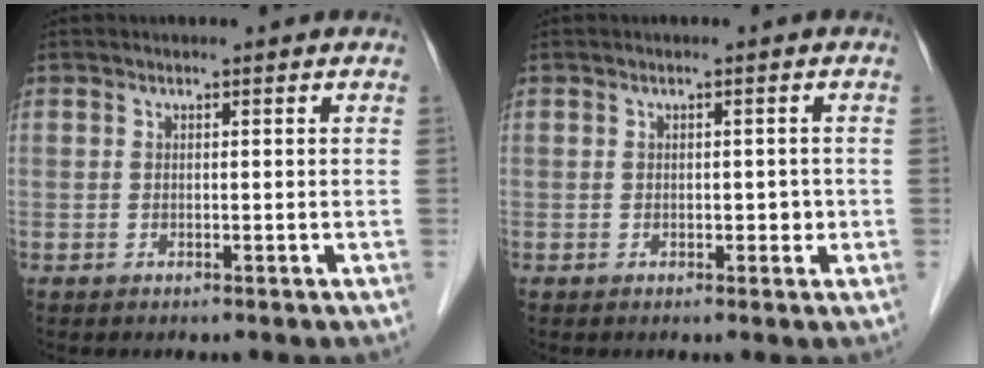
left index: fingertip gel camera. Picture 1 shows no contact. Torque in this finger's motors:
{"motor_torque": [-0.15, 0.05, 0.00, -0.01]}